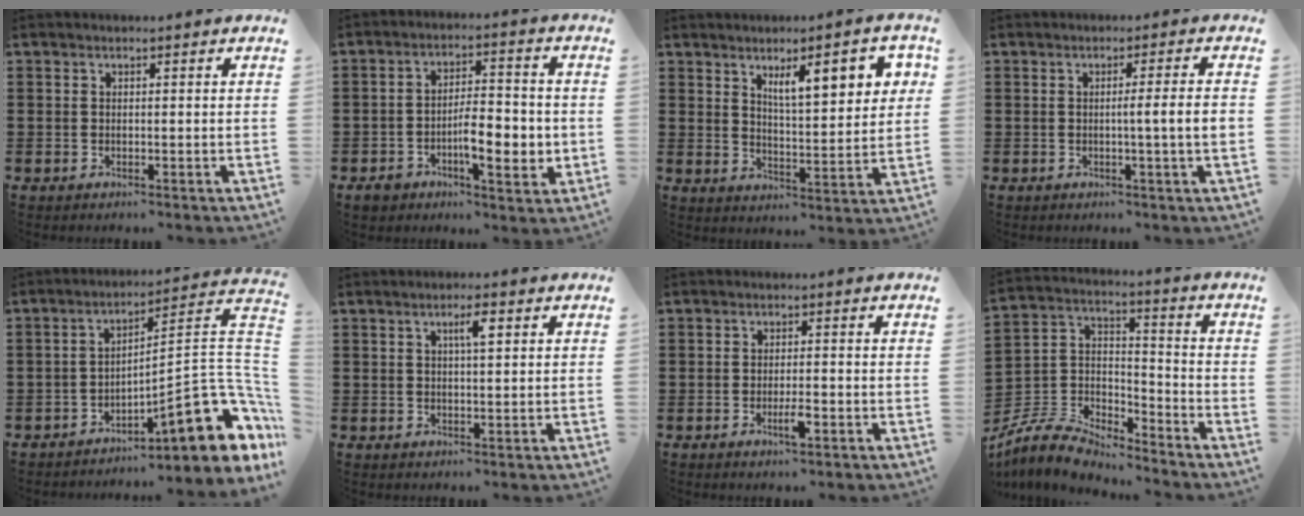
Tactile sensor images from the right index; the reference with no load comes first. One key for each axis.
{"total": 7.8, "fx": -2.2, "fy": 3.7, "fz": 6.5, "tx": -0.096, "ty": 0.002, "tz": -0.041}
{"total": 8.4, "fx": 4.1, "fy": 2.5, "fz": 6.9, "tx": -0.108, "ty": -0.008, "tz": 0.063}
{"total": 4.3, "fx": -0.2, "fy": -0.6, "fz": 4.3, "tx": -0.074, "ty": -0.008, "tz": -0.008}
{"total": 13.8, "fx": -5.7, "fy": 3.6, "fz": 12.0, "tx": -0.164, "ty": -0.011, "tz": -0.098}
{"total": 3.0, "fx": 1.1, "fy": 0.6, "fz": 2.8, "tx": -0.048, "ty": 0.005, "tz": 0.014}
{"total": 2.8, "fx": -1.3, "fy": 0.6, "fz": 2.4, "tx": -0.048, "ty": -0.001, "tz": -0.027}
{"total": 8.1, "fx": -7.5, "fy": 1.9, "fz": 2.3, "tx": -0.067, "ty": 0.004, "tz": -0.155}